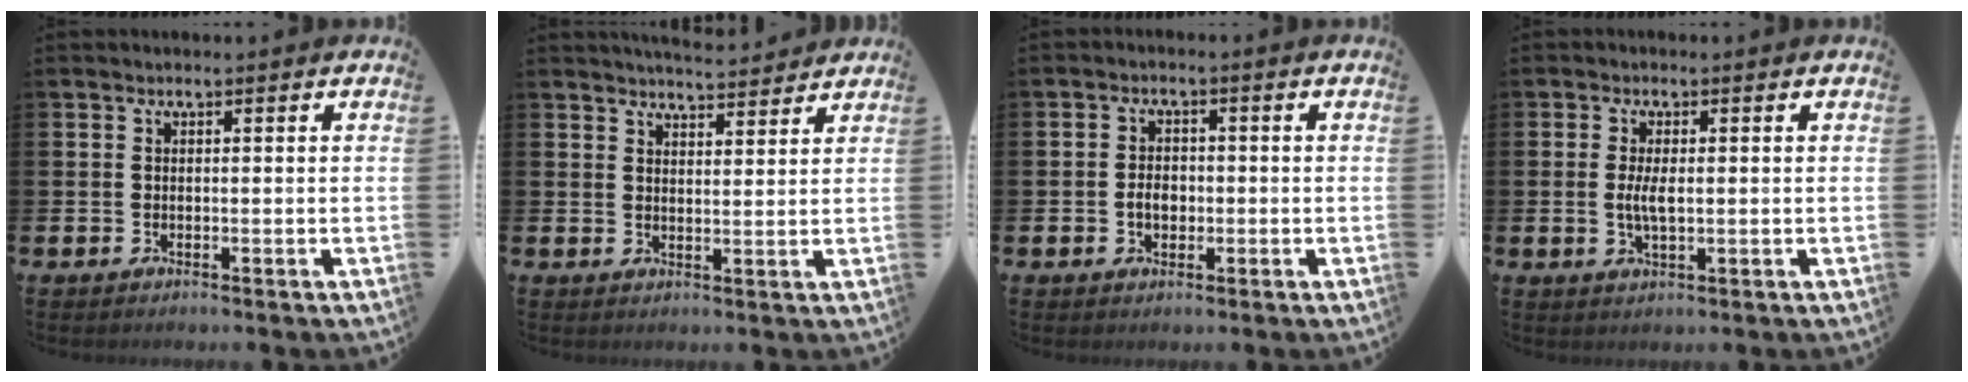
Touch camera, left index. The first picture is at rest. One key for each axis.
{"total": 4.6, "fx": 4.6, "fy": 0.2, "fz": 0.2, "tx": -0.013, "ty": -0.025, "tz": 0.083}
{"total": 2.8, "fx": -0.5, "fy": 2.0, "fz": 1.9, "tx": -0.019, "ty": -0.001, "tz": -0.016}
{"total": 3.1, "fx": 0.1, "fy": 1.2, "fz": 2.9, "tx": -0.055, "ty": 0.002, "tz": 0.000}